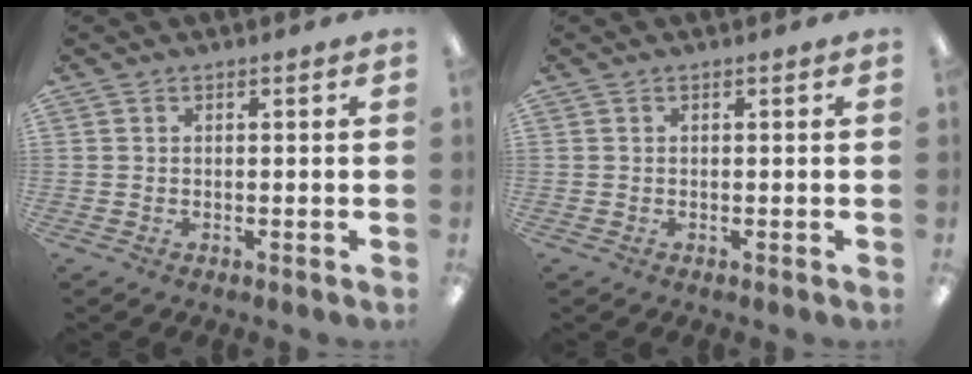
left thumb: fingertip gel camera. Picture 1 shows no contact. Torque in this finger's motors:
{"motor_torque": [-0.01, 0.01, 0.06, -0.07, 0.00]}